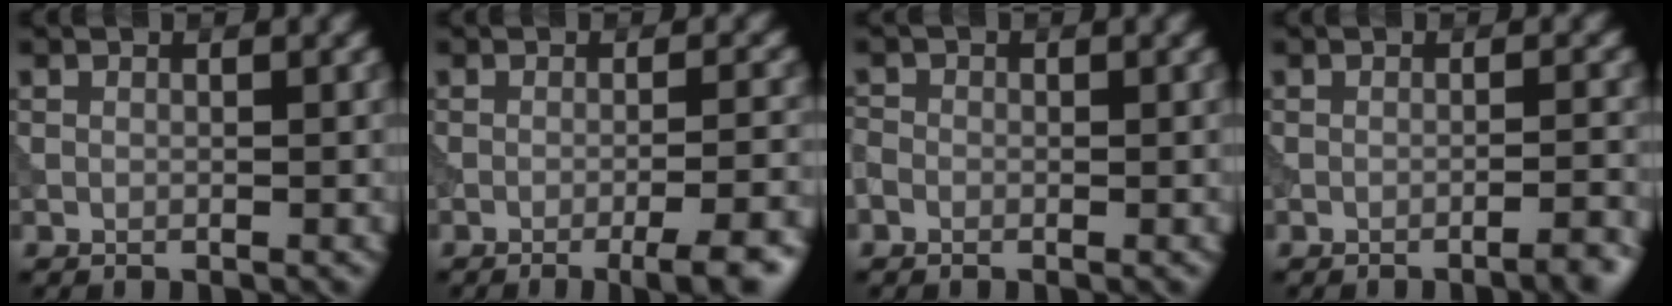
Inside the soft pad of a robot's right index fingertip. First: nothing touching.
{"total": 6.2, "force": [-3.4, 1.5, 4.9], "torque": [-0.053, 0.009, -0.045]}
{"total": 1.0, "force": [-0.4, 0.9, 0.3], "torque": [-0.007, -0.002, -0.010]}
{"total": 2.7, "force": [-1.9, 0.5, 1.9], "torque": [-0.018, 0.014, -0.036]}